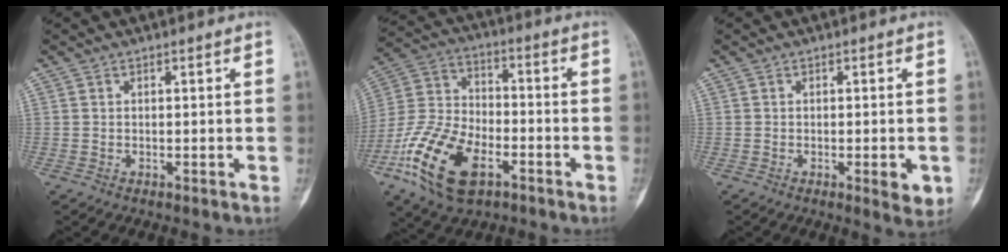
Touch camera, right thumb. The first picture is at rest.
{"total": 17.9, "force": [-8.3, 9.5, 12.7], "torque": [-0.249, 0.030, -0.159]}
{"total": 4.0, "force": [-1.2, 1.2, 3.6], "torque": [-0.036, -0.005, -0.012]}